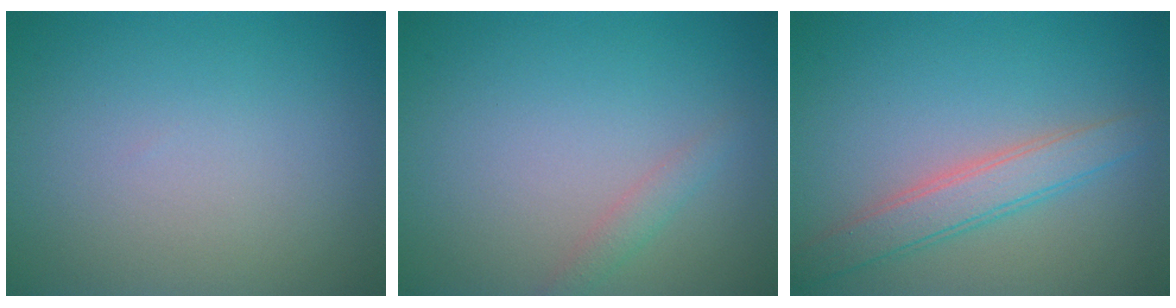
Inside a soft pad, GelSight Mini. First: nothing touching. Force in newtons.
{"total": 1.2, "press": 1.2, "slide": 0.1}
{"total": 3.3, "press": 3.3, "slide": 0.2}